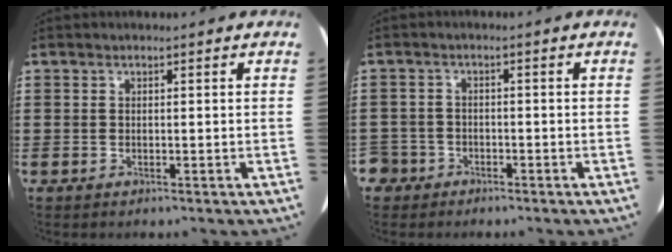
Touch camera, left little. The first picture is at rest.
{"total": 2.4, "force": [-1.9, 1.4, 0.4], "torque": [-0.021, -0.003, -0.044]}